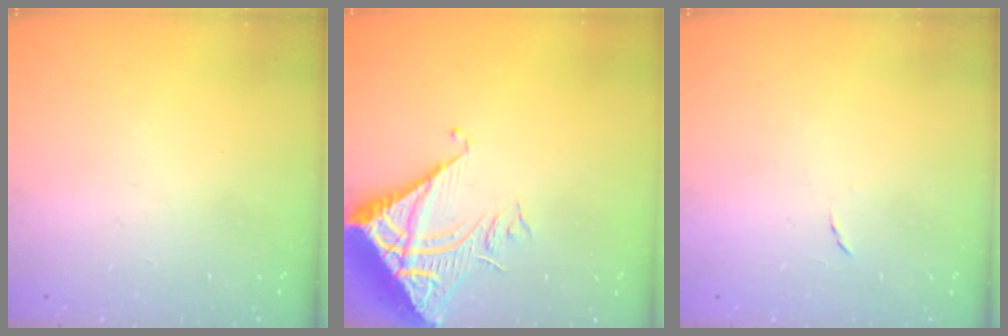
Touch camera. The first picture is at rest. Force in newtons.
{"total": 8.4, "press": 8.4, "slide": 1.0}
{"total": 4.2, "press": 4.2, "slide": 0.5}